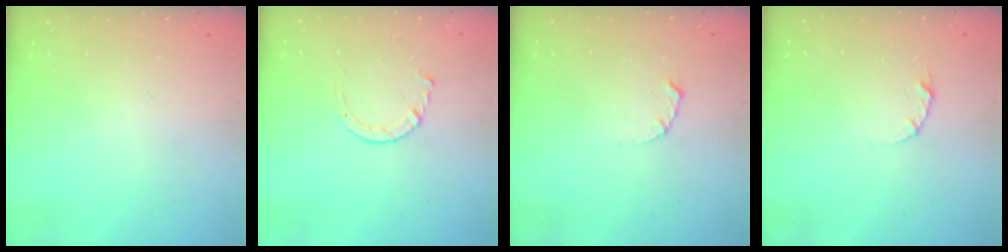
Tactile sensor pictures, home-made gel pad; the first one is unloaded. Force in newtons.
{"total": 2.9, "press": 2.8, "slide": 0.3}
{"total": 1.7, "press": 1.6, "slide": 0.3}
{"total": 2.1, "press": 2.1, "slide": 0.1}